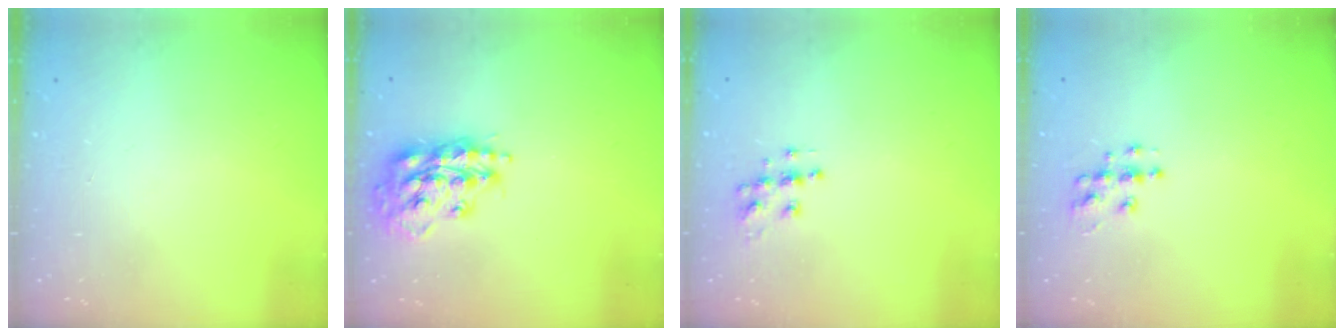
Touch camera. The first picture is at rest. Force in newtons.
{"total": 17.0, "press": 16.9, "slide": 1.4}
{"total": 7.3, "press": 7.3, "slide": 0.2}
{"total": 7.0, "press": 7.0, "slide": 0.3}